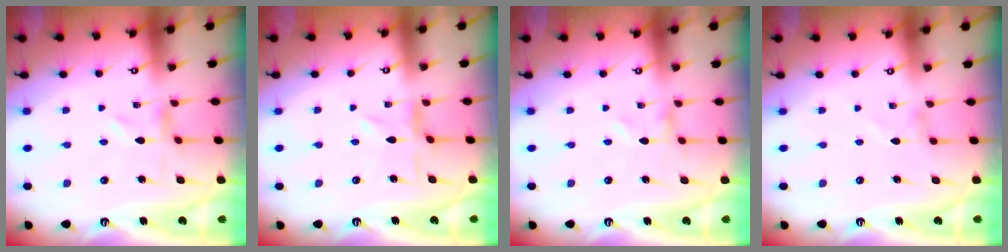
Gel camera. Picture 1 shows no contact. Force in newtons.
{"total": 2.7, "press": 2.7, "slide": 0.4}
{"total": 0.0}
{"total": 1.3, "press": 1.3, "slide": 0.1}